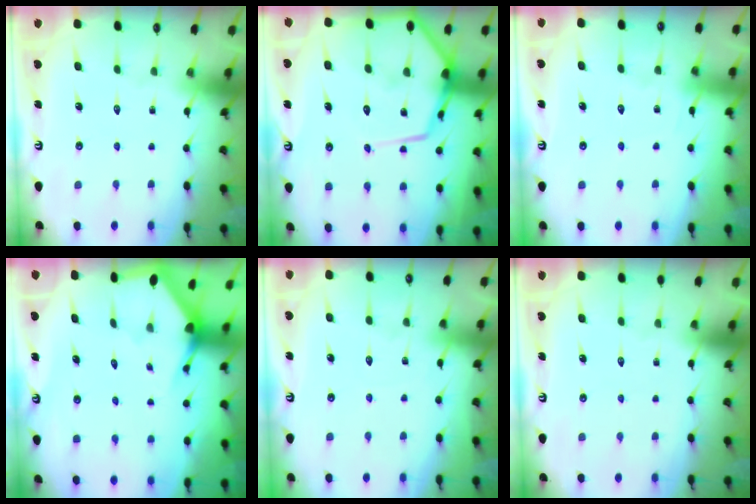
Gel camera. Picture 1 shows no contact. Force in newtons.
{"total": 14.1, "press": 14.1, "slide": 1.3}
{"total": 4.1, "press": 4.0, "slide": 0.5}
{"total": 3.1, "press": 3.1, "slide": 0.2}
{"total": 2.2, "press": 2.2, "slide": 0.3}
{"total": 0.0}